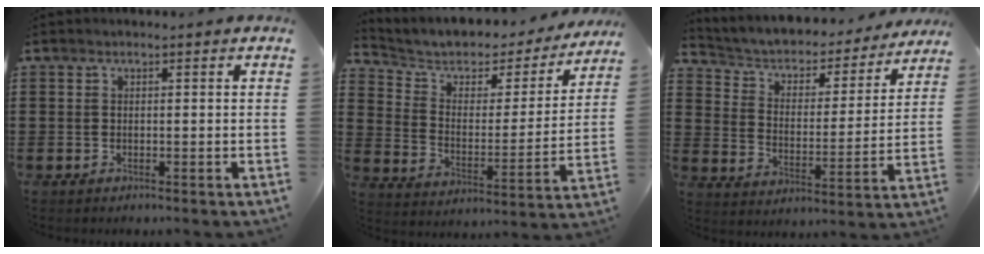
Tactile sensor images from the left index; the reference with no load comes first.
{"total": 4.8, "force": [3.9, 2.4, 1.4], "torque": [-0.056, -0.031, 0.061]}
{"total": 3.6, "force": [3.0, 1.8, 0.8], "torque": [-0.037, -0.025, 0.041]}